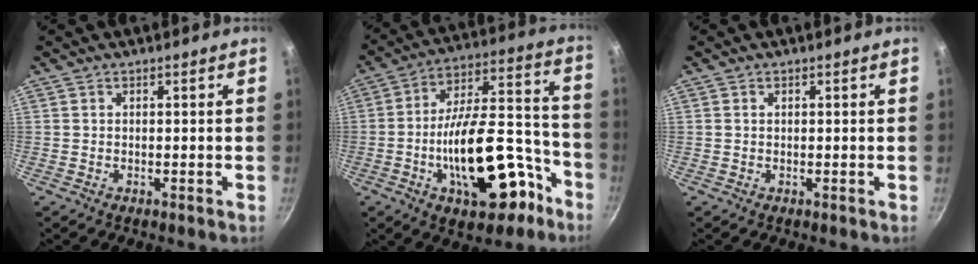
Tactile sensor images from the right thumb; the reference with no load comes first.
{"total": 22.8, "force": [-9.2, 10.8, 17.8], "torque": [-0.239, 0.080, -0.128]}
{"total": 0.5, "force": [0.2, 0.4, 0.3], "torque": [-0.006, 0.002, 0.003]}